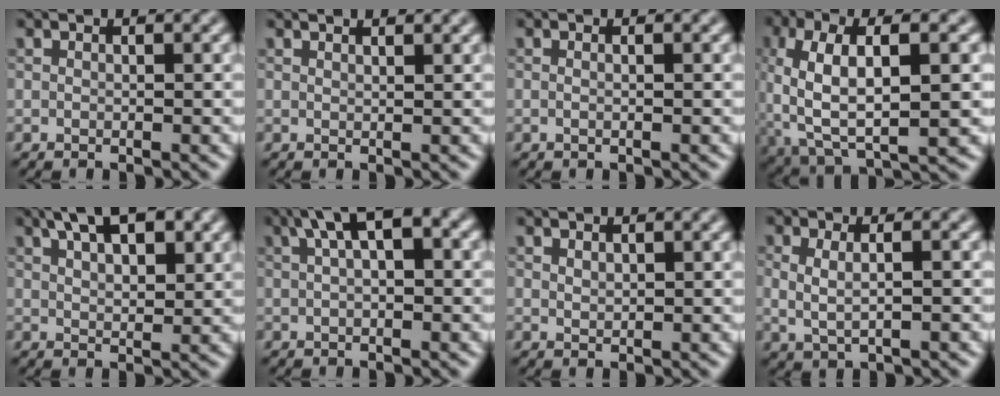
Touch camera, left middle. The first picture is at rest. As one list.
[{"total": 1.6, "force": [1.3, 0.4, 0.8], "torque": [-0.002, 0.001, 0.006]}, {"total": 1.0, "force": [0.2, 0.4, 0.9], "torque": [-0.005, -0.013, -0.006]}, {"total": 9.7, "force": [0.0, 4.2, 8.7], "torque": [-0.175, 0.002, -0.005]}, {"total": 6.1, "force": [3.3, 2.6, 4.4], "torque": [-0.062, 0.016, 0.044]}, {"total": 5.2, "force": [1.8, 1.8, 4.6], "torque": [-0.074, 0.014, 0.025]}, {"total": 0.7, "force": [0.4, 0.4, 0.3], "torque": [-0.010, 0.000, 0.010]}, {"total": 3.0, "force": [0.6, 1.4, 2.6], "torque": [-0.045, -0.004, 0.006]}]